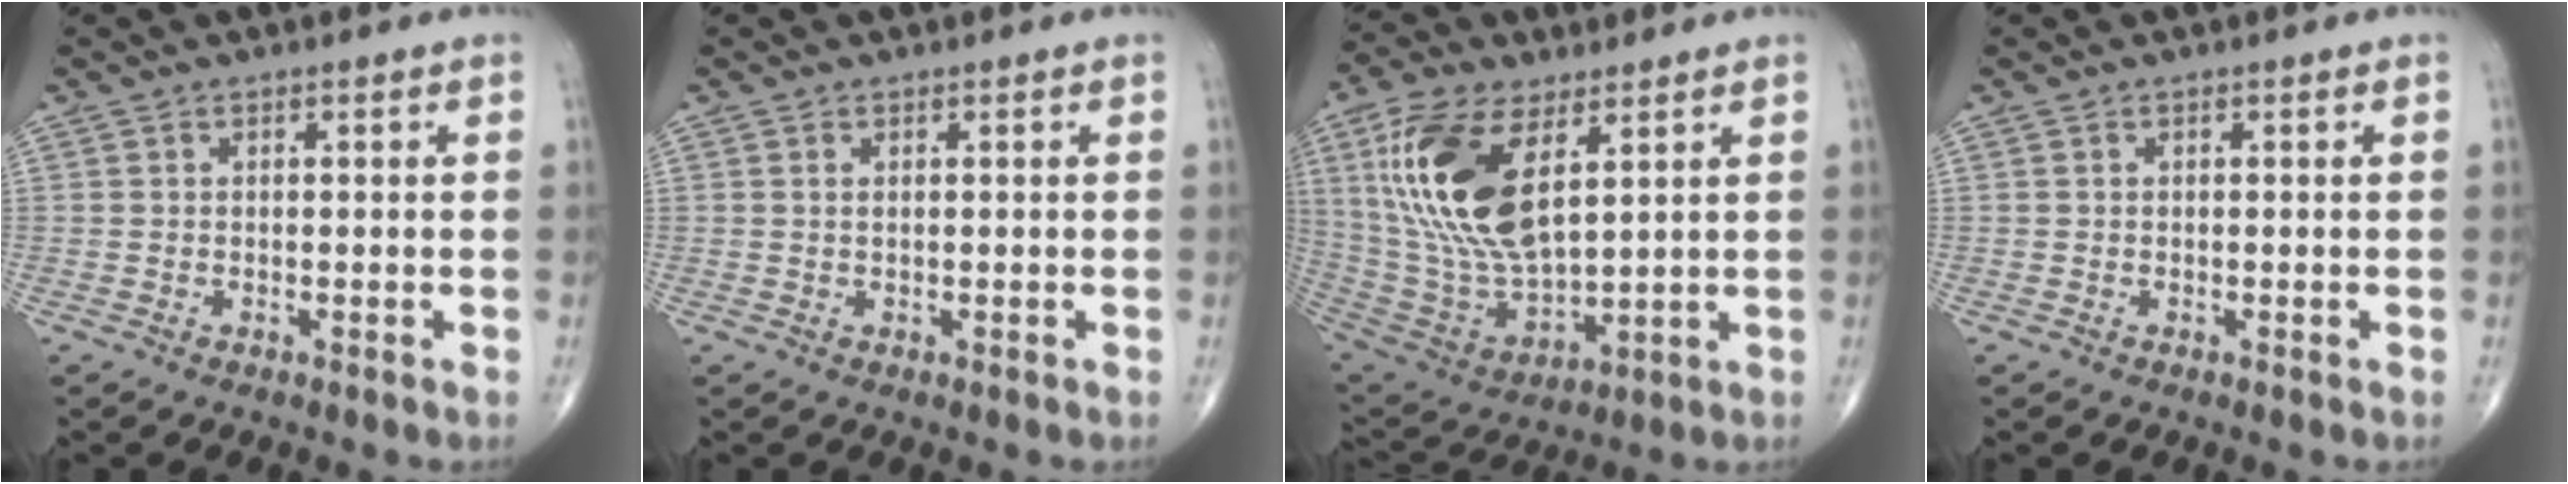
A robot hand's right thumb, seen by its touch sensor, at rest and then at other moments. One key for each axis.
{"total": 0.7, "fx": 0.3, "fy": 0.3, "fz": 0.5, "tx": -0.014, "ty": 0.004, "tz": 0.007}
{"total": 21.1, "fx": 7.4, "fy": 10.0, "fz": 17.0, "tx": -0.340, "ty": -0.030, "tz": 0.147}
{"total": 0.0}